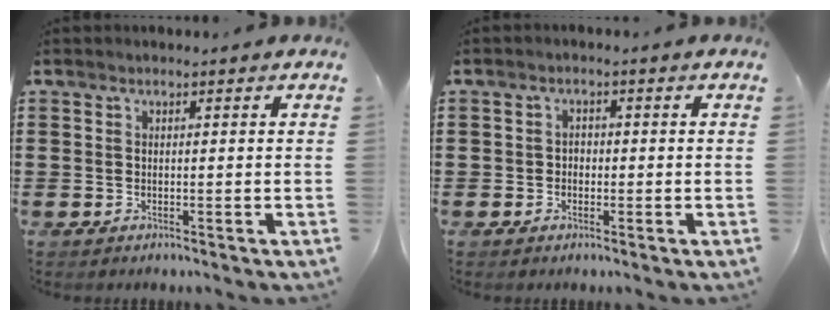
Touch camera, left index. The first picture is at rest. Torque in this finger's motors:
{"motor_torque": [-0.24, -0.02, -0.08, -0.01]}